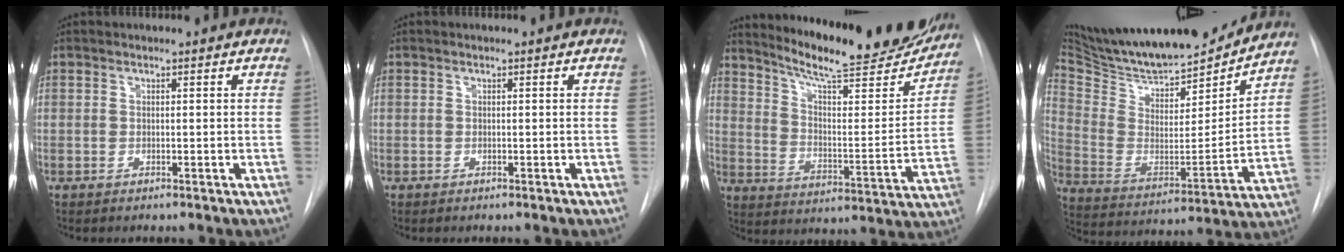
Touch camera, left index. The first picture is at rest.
{"total": 0.0}
{"total": 23.3, "force": [21.0, 2.8, 9.6], "torque": [-0.143, -0.053, 0.287]}
{"total": 25.3, "force": [23.0, 5.1, 9.1], "torque": [-0.169, -0.027, 0.355]}